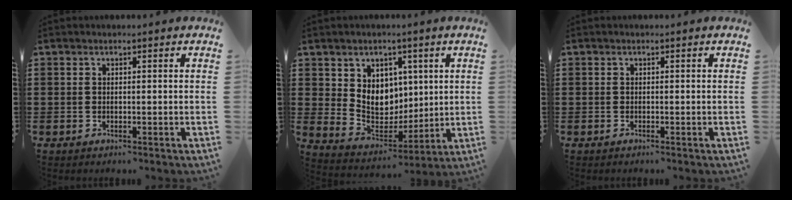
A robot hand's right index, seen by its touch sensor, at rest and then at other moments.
{"total": 7.3, "force": [2.9, 6.5, 1.9], "torque": [-0.049, -0.016, 0.057]}
{"total": 0.0}